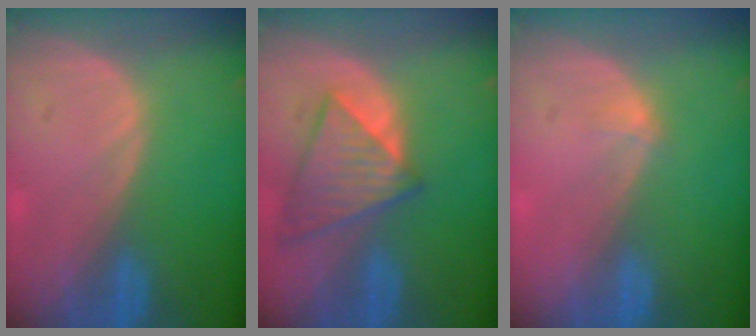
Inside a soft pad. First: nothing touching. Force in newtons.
{"total": 7.7, "press": 7.1, "slide": 3.0}
{"total": 1.1, "press": 0.8, "slide": 0.7}